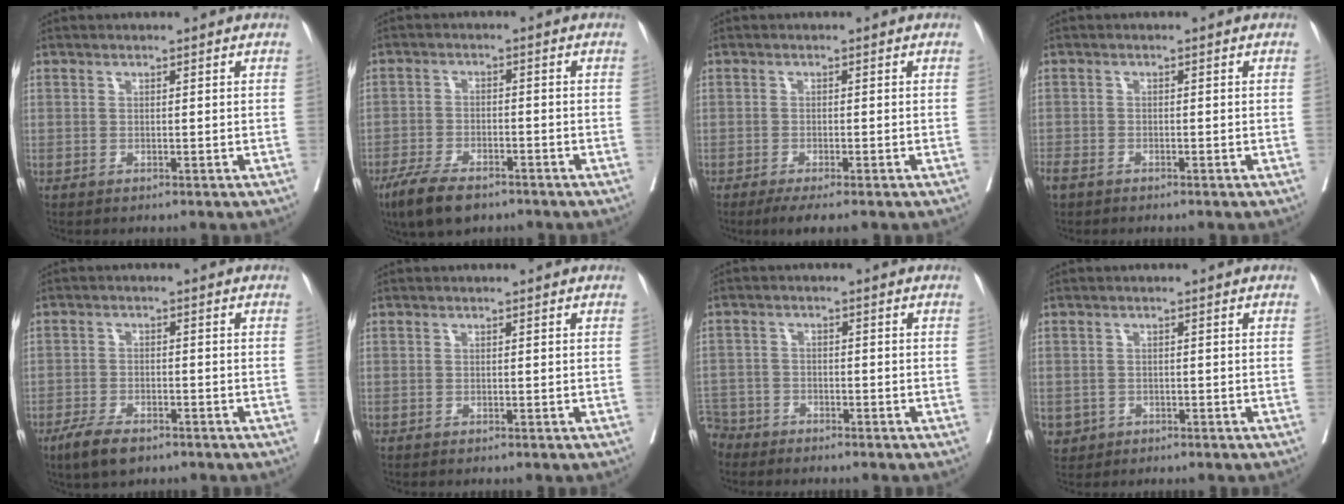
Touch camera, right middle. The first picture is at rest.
{"total": 8.0, "force": [-5.8, 2.7, 4.7], "torque": [-0.085, -0.011, -0.101]}
{"total": 3.8, "force": [-2.9, 0.5, 2.5], "torque": [-0.031, -0.008, -0.044]}
{"total": 3.0, "force": [-2.3, 1.3, 1.5], "torque": [-0.032, -0.006, -0.043]}
{"total": 5.6, "force": [-4.0, 2.0, 3.4], "torque": [-0.064, -0.005, -0.070]}
{"total": 0.0}
{"total": 5.4, "force": [-4.7, 2.6, -0.7], "torque": [0.014, -0.002, -0.095]}
{"total": 2.6, "force": [-1.1, 2.3, 0.2], "torque": [0.002, 0.006, -0.015]}